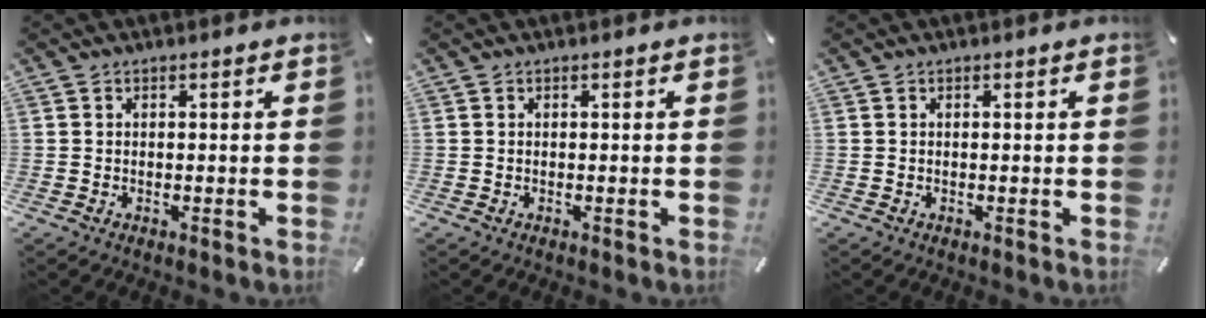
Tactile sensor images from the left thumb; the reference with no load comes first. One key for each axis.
{"total": 0.0}
{"total": 0.0}